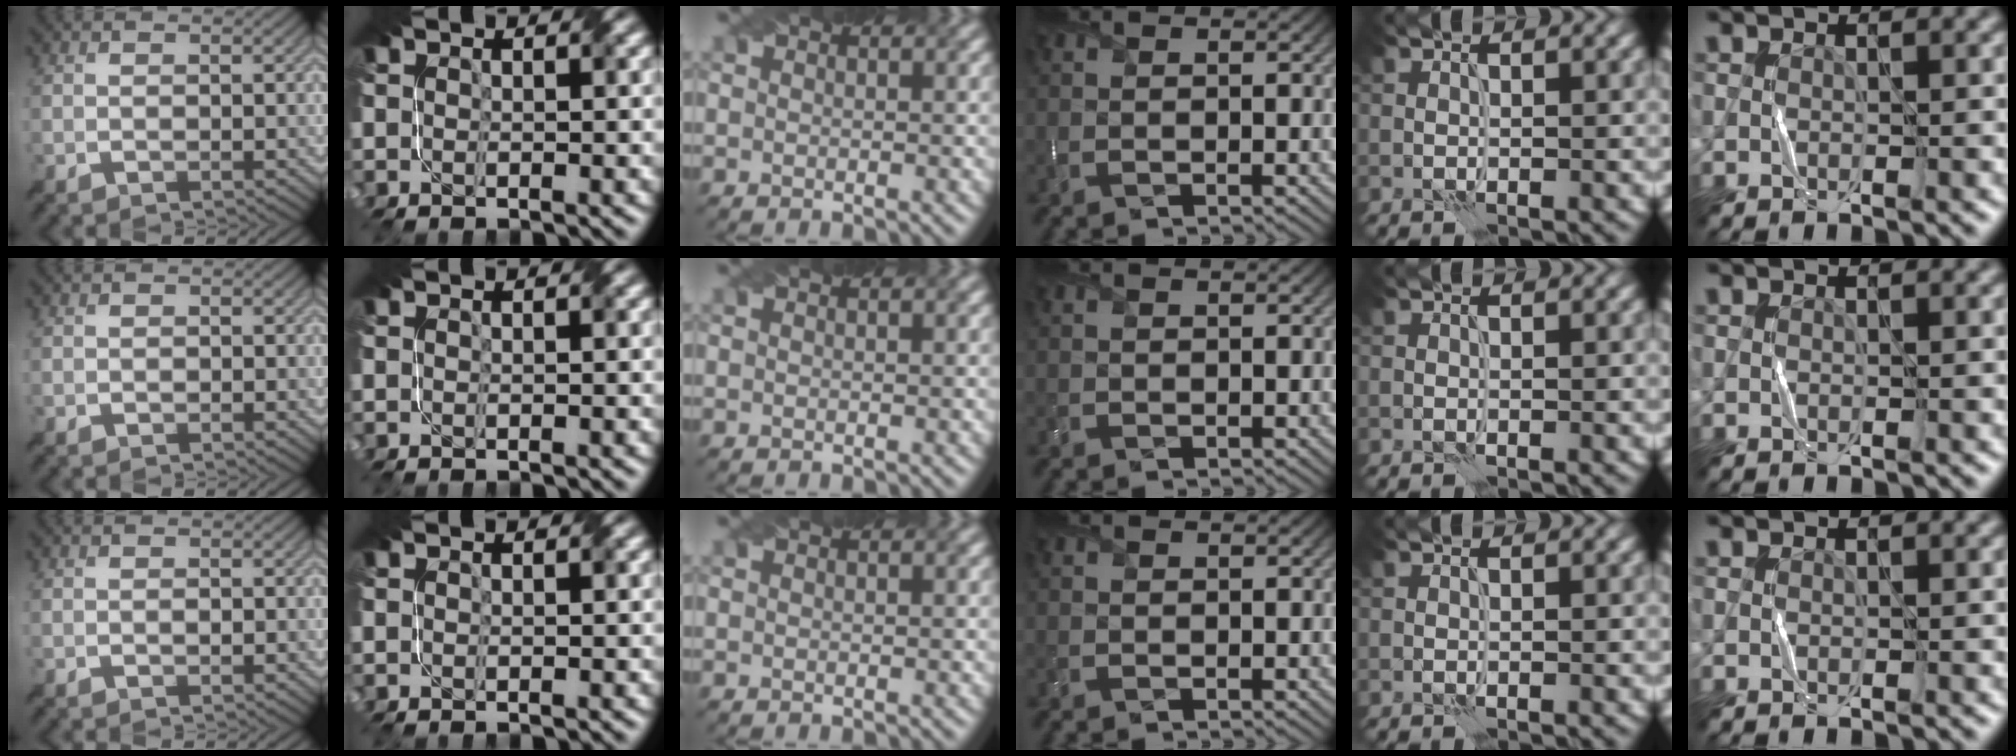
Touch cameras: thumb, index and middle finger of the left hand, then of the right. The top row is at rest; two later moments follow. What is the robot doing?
{"motion": "fold", "object": "bubble wrap"}